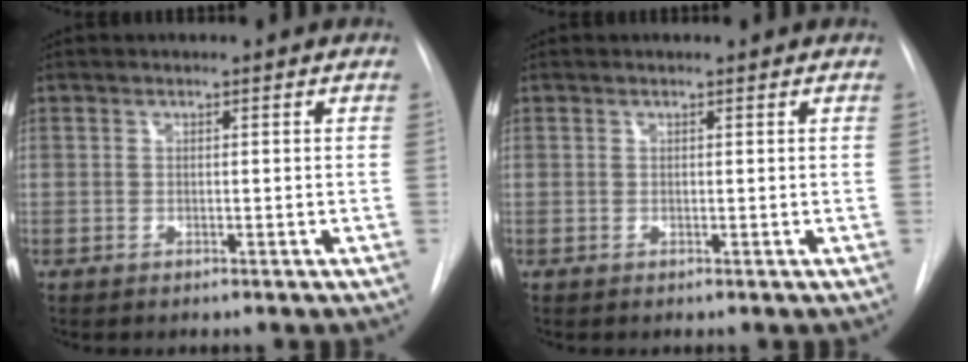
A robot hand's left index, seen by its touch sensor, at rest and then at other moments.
{"total": 0.0}